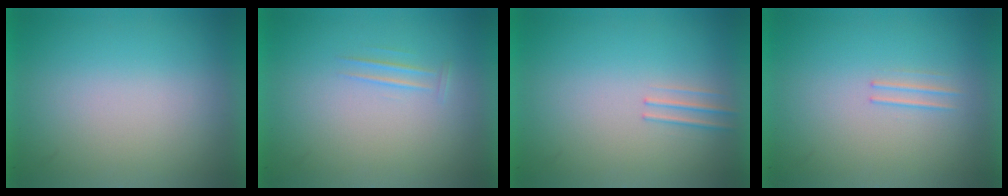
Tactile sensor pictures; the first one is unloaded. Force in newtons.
{"total": 1.1}
{"total": 1.2}
{"total": 1.1}